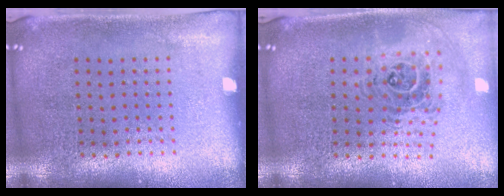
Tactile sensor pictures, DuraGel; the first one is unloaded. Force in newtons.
{"total": 1.2, "press": 1.1, "slide": 0.5}